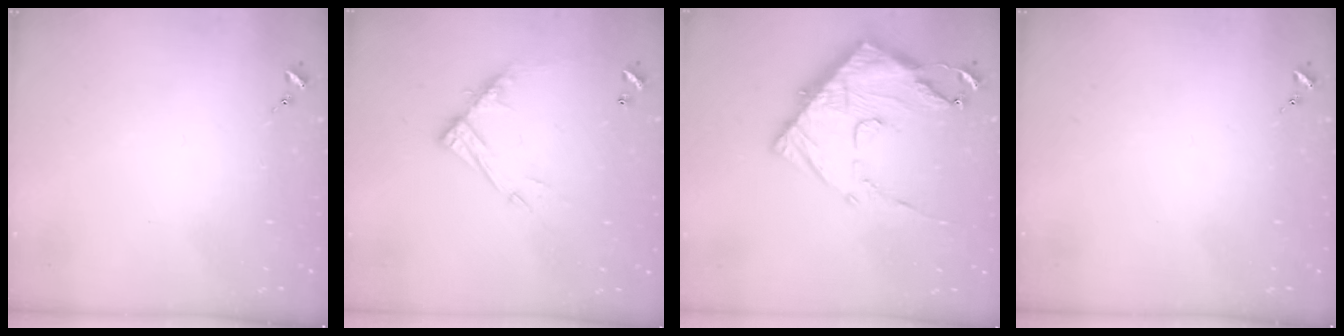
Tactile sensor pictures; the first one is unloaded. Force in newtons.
{"total": 12.8, "press": 12.8, "slide": 1.0}
{"total": 20.8, "press": 20.7, "slide": 2.0}
{"total": 0.0}